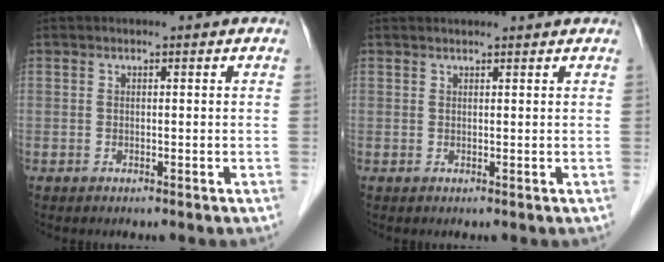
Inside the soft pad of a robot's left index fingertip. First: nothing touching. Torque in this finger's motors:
{"motor_torque": [0.31, -0.45, -0.03, -0.01]}